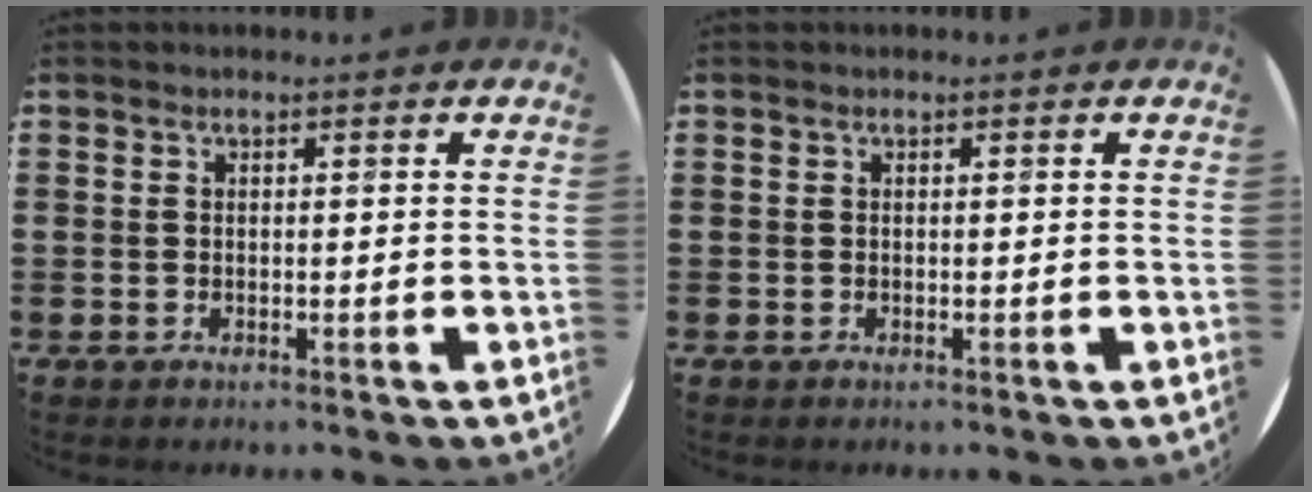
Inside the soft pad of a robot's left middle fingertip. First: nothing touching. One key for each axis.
{"total": 0.0}